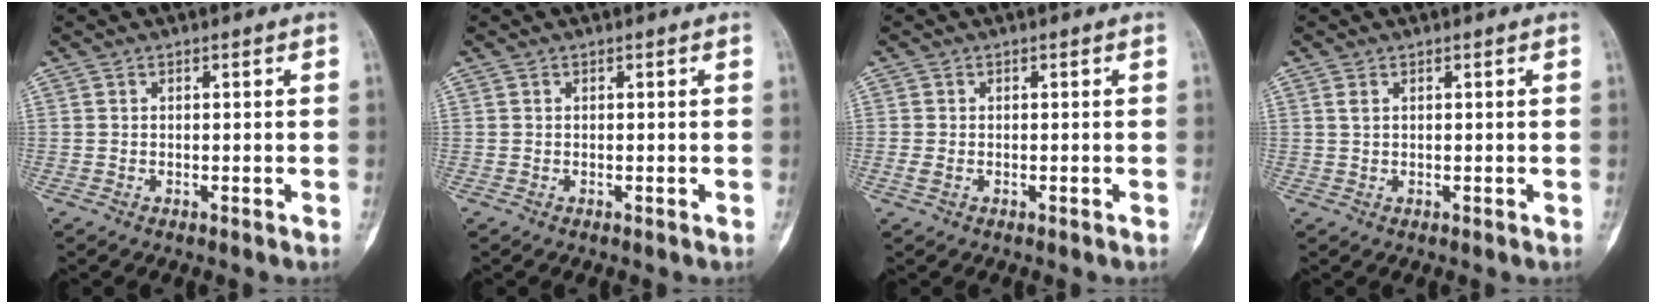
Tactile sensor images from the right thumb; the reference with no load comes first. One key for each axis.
{"total": 0.0}
{"total": 1.1, "fx": -0.4, "fy": 0.7, "fz": 0.8, "tx": -0.024, "ty": -0.002, "tz": -0.010}
{"total": 1.1, "fx": 0.5, "fy": 0.5, "fz": 0.8, "tx": -0.020, "ty": 0.007, "tz": 0.014}